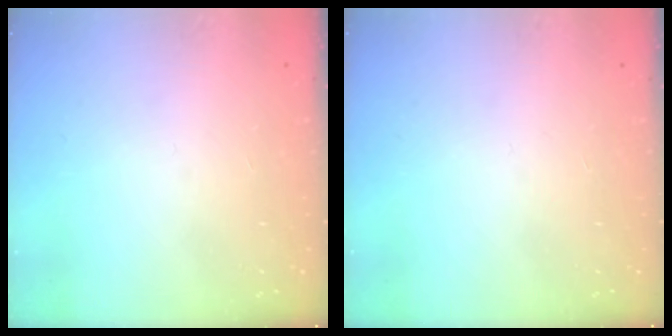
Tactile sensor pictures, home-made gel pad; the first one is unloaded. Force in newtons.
{"total": 0.0}